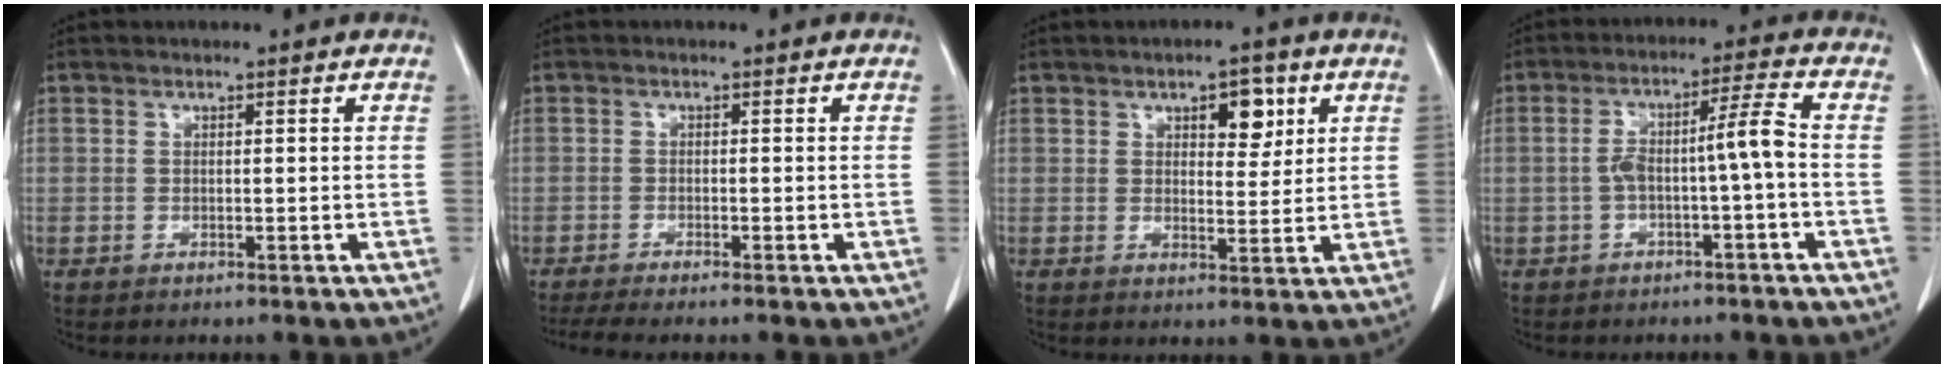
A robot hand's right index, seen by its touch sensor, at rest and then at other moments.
{"total": 5.7, "force": [-4.8, -0.2, 3.0], "torque": [-0.038, -0.012, -0.077]}
{"total": 5.1, "force": [2.4, 2.4, 3.9], "torque": [-0.050, 0.002, 0.035]}
{"total": 6.1, "force": [-1.3, 0.0, 5.9], "torque": [-0.109, 0.030, -0.017]}